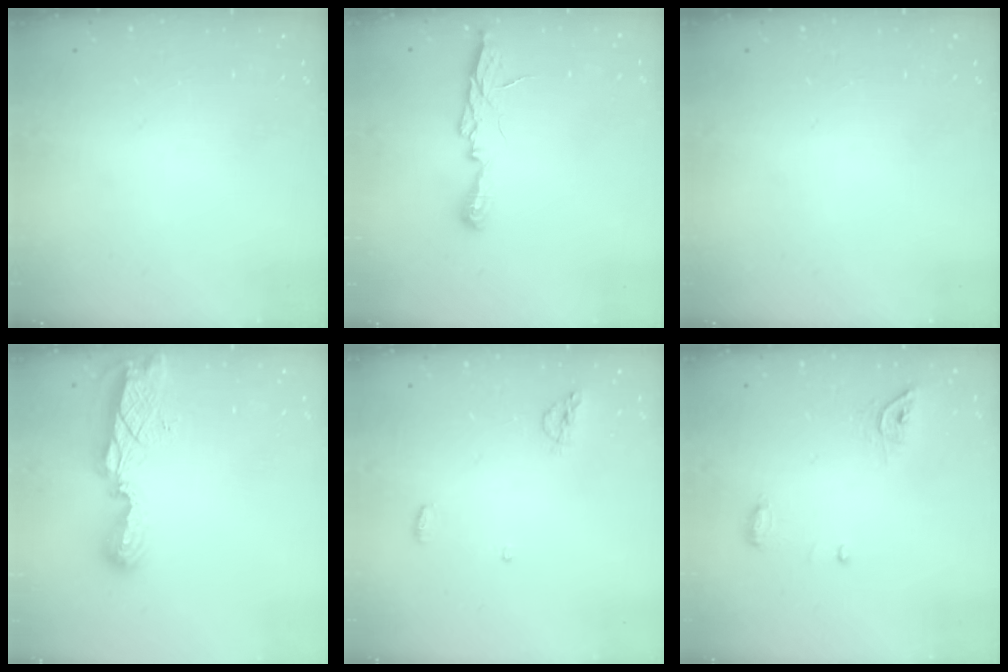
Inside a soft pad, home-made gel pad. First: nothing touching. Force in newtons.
{"total": 7.0, "press": 7.0, "slide": 0.7}
{"total": 0.0}
{"total": 8.5, "press": 8.4, "slide": 1.2}
{"total": 4.1, "press": 3.9, "slide": 1.3}
{"total": 8.5, "press": 7.0, "slide": 4.8}